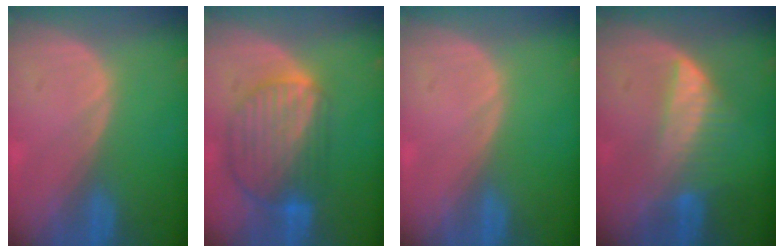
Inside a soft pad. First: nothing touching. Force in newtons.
{"total": 9.6, "press": 8.1, "slide": 5.1}
{"total": 0.0}
{"total": 6.5, "press": 5.8, "slide": 2.9}